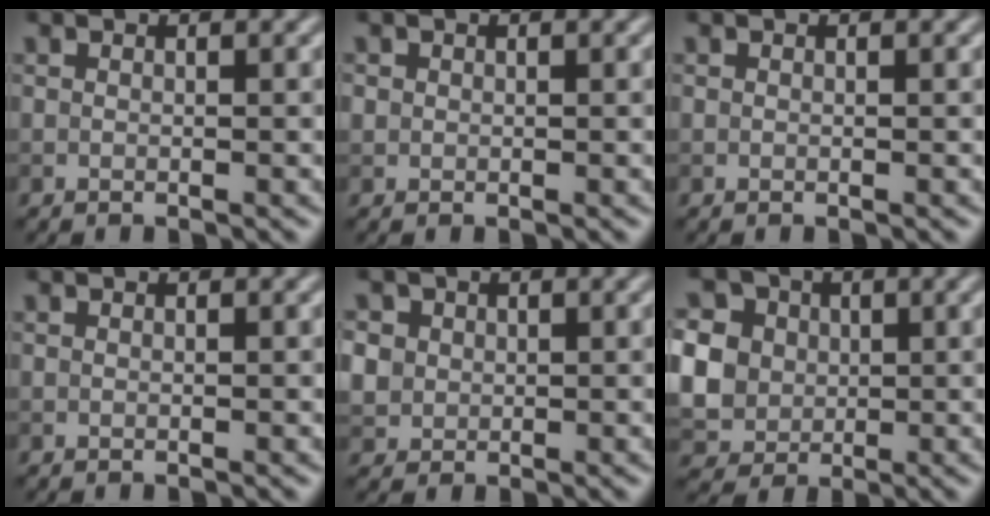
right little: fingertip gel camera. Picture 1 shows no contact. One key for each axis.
{"total": 0.6, "fx": 0.1, "fy": 0.6, "fz": 0.1, "tx": 0.005, "ty": -0.002, "tz": 0.003}
{"total": 0.0}
{"total": 0.0}
{"total": 4.0, "fx": 1.3, "fy": 3.4, "fz": 1.5, "tx": -0.044, "ty": 0.015, "tz": 0.021}
{"total": 9.8, "fx": 1.8, "fy": 8.5, "fz": 4.5, "tx": -0.114, "ty": 0.014, "tz": 0.022}